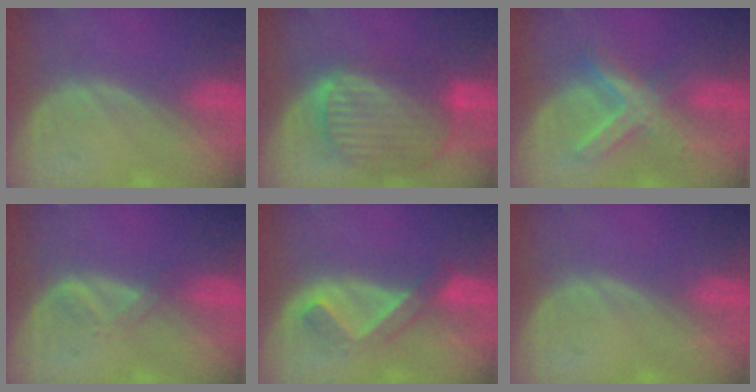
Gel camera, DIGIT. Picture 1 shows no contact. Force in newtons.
{"total": 10.3, "press": 8.7, "slide": 5.6}
{"total": 7.2, "press": 6.3, "slide": 3.5}
{"total": 1.8, "press": 1.7, "slide": 0.3}
{"total": 5.1, "press": 4.4, "slide": 2.6}
{"total": 0.0}